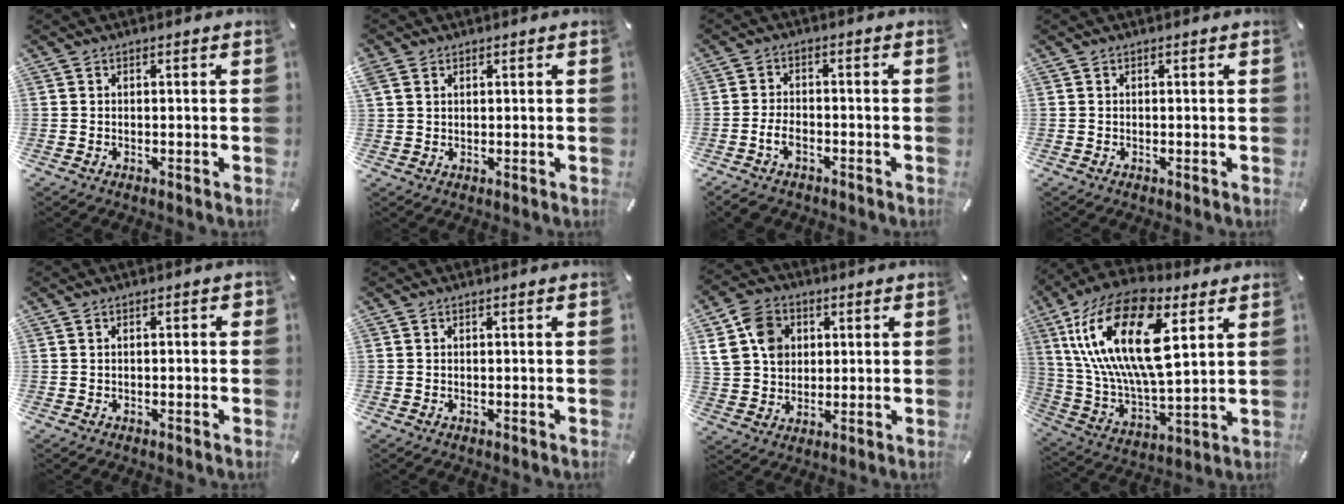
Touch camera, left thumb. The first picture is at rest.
{"total": 2.7, "force": [1.3, 2.2, 0.8], "torque": [-0.019, 0.002, 0.026]}
{"total": 4.9, "force": [-2.4, 3.0, 2.9], "torque": [-0.061, 0.013, -0.048]}
{"total": 0.0}
{"total": 1.1, "force": [-0.5, 0.6, 0.8], "torque": [-0.015, 0.003, -0.011]}
{"total": 0.0}
{"total": 10.6, "force": [2.7, 8.9, 5.0], "torque": [-0.112, 0.008, 0.051]}
{"total": 23.9, "force": [9.2, 11.1, 19.1], "torque": [-0.394, -0.021, 0.153]}